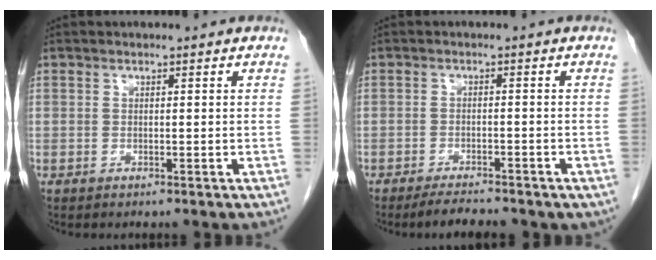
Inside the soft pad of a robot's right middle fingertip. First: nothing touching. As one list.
[{"total": 5.3, "force": [-4.4, 1.4, 2.6], "torque": [-0.044, -0.008, -0.062]}]